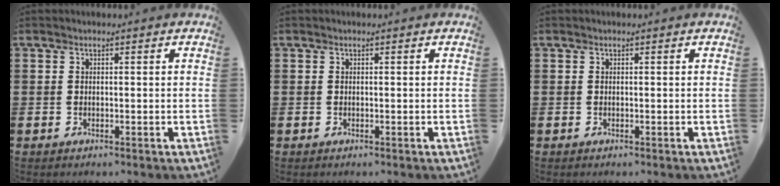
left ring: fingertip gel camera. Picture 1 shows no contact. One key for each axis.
{"total": 0.0}
{"total": 0.0}